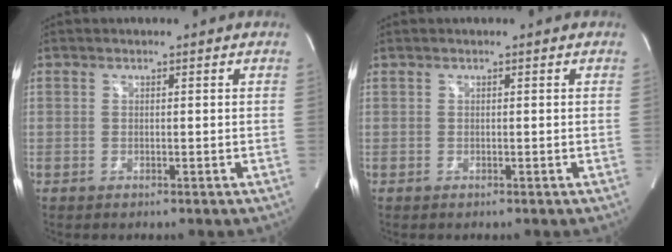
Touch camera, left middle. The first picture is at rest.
{"total": 0.0}